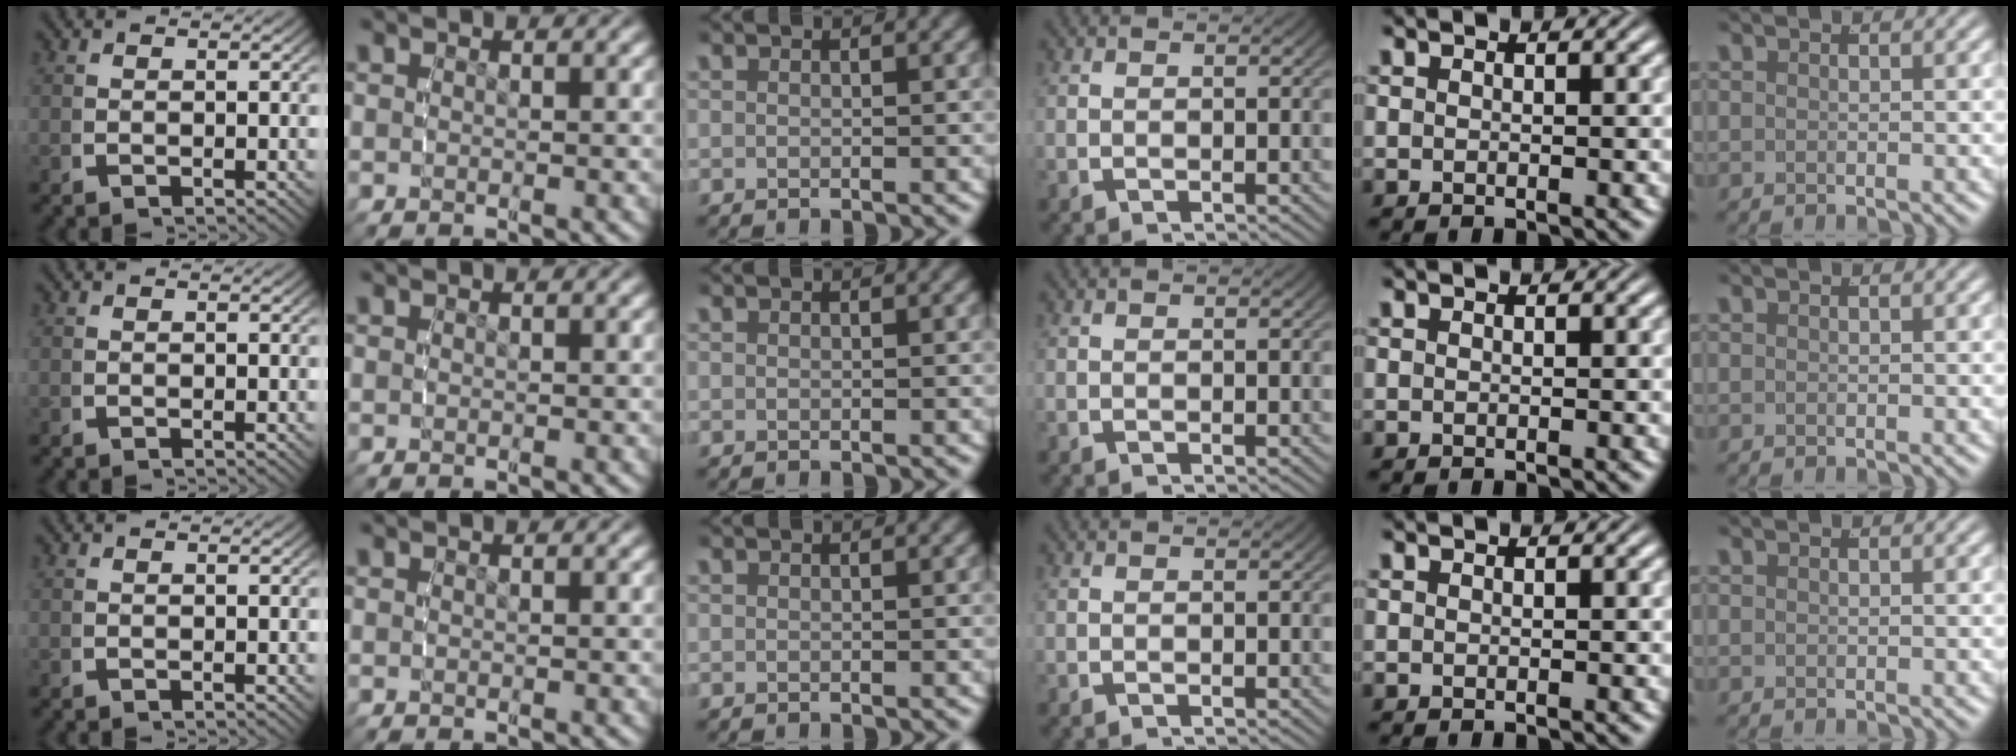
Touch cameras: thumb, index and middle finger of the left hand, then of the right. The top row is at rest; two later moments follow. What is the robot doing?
{"motion": "reach", "object": "paper"}